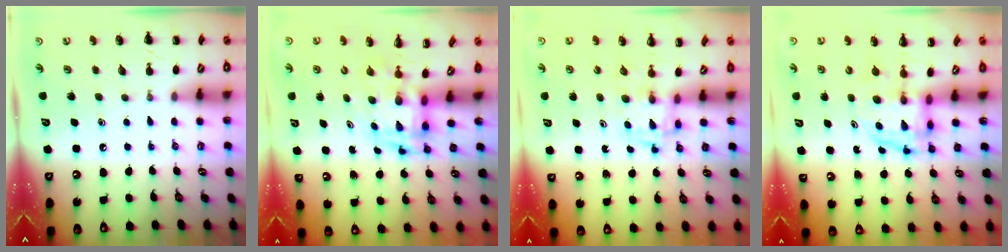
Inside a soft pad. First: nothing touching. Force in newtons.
{"total": 3.6, "press": 3.5, "slide": 0.7}
{"total": 3.4, "press": 3.4, "slide": 0.4}
{"total": 3.9, "press": 3.9, "slide": 0.7}